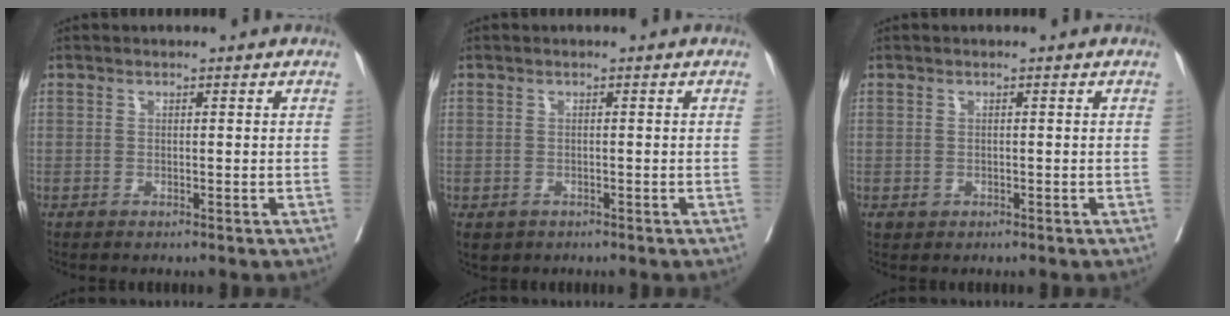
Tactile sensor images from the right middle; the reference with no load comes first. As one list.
[{"total": 2.9, "force": [-1.8, 2.1, 0.9], "torque": [-0.017, -0.005, -0.022]}, {"total": 0.9, "force": [-0.3, 0.8, 0.3], "torque": [-0.004, 0.002, 0.001]}]